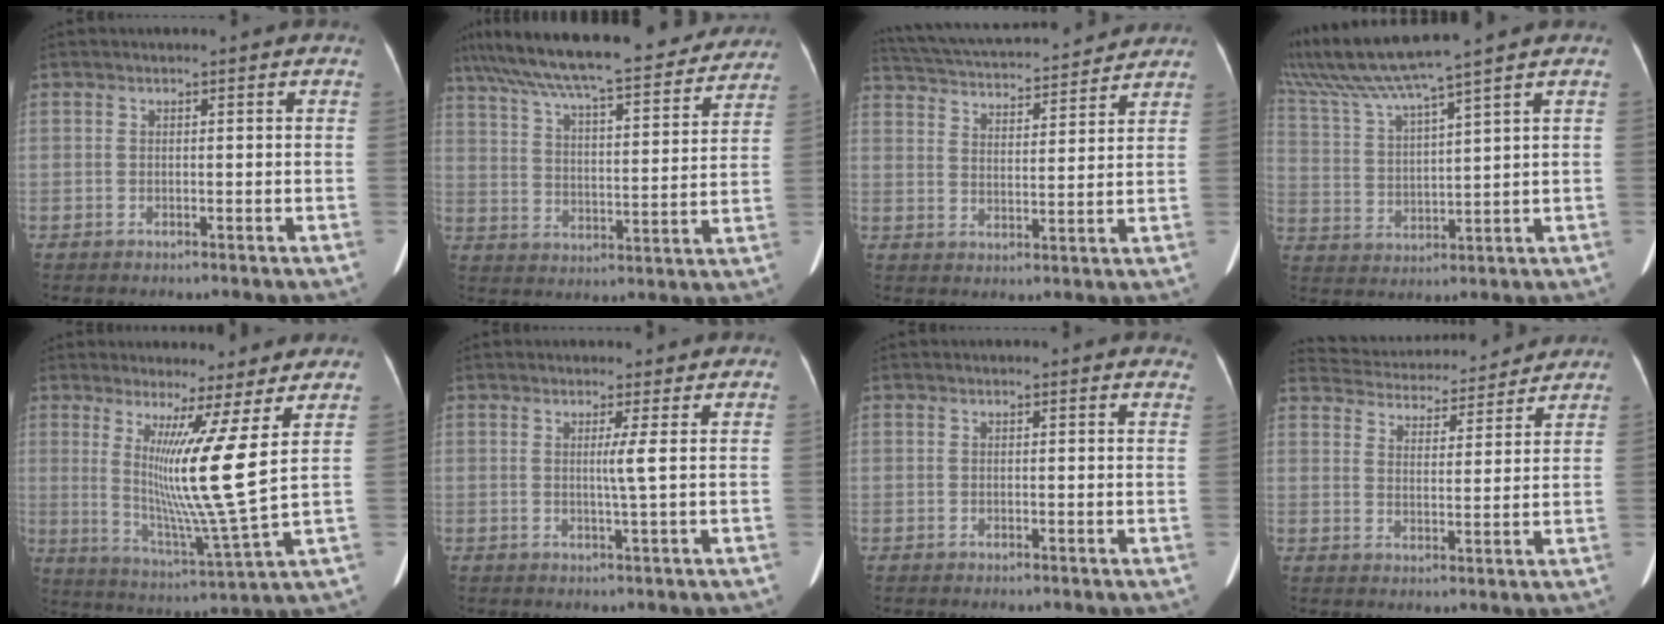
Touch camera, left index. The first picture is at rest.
{"total": 28.2, "force": [24.6, 5.0, 12.8], "torque": [-0.226, -0.007, 0.335]}
{"total": 19.4, "force": [17.9, 3.0, 6.8], "torque": [-0.124, 0.024, 0.262]}
{"total": 11.5, "force": [9.9, -2.3, 5.5], "torque": [-0.112, 0.004, 0.193]}
{"total": 10.9, "force": [3.1, -2.6, 10.2], "torque": [-0.179, -0.048, 0.061]}
{"total": 1.8, "force": [0.4, -0.8, 1.5], "torque": [-0.024, -0.011, 0.010]}
{"total": 4.3, "force": [4.0, 1.1, 1.1], "torque": [0.002, -0.008, 0.025]}
{"total": 15.8, "force": [15.1, 3.2, 3.4], "torque": [-0.052, 0.020, 0.211]}